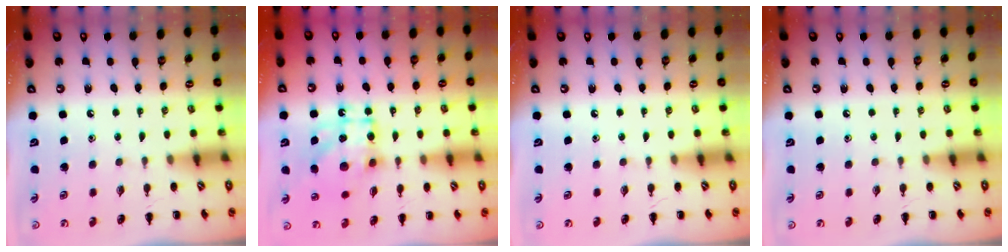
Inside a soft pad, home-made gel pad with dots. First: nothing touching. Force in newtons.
{"total": 12.6, "press": 12.6, "slide": 1.2}
{"total": 0.0}
{"total": 0.0}